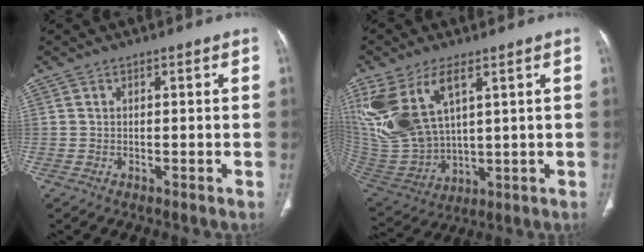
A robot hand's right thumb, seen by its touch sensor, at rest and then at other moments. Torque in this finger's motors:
{"motor_torque": [0.80, 2.02, 1.35, 1.42, 0.21]}